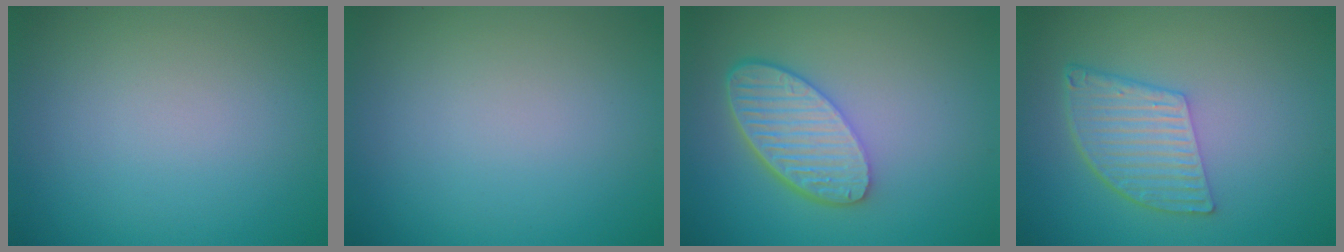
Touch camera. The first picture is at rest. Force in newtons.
{"total": 0.0}
{"total": 6.0, "press": 4.7, "slide": 3.8}
{"total": 5.2, "press": 3.9, "slide": 3.5}